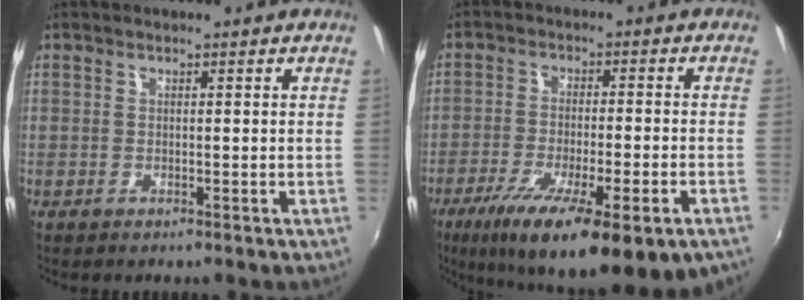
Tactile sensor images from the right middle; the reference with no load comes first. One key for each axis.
{"total": 19.7, "fx": -11.4, "fy": 4.1, "fz": 15.5, "tx": -0.271, "ty": -0.056, "tz": -0.176}